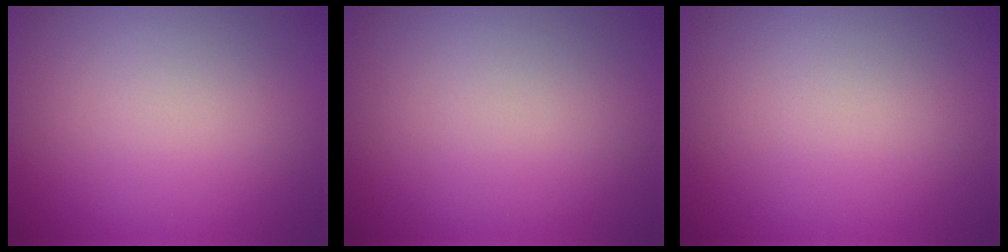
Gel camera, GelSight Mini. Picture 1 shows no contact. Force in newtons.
{"total": 0.0}
{"total": 0.0}